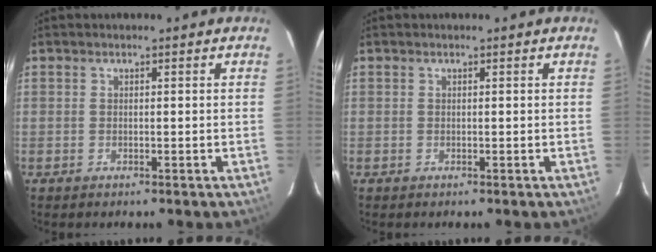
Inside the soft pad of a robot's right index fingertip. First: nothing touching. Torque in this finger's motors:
{"motor_torque": [0.00, 0.00, 0.00, 0.00]}